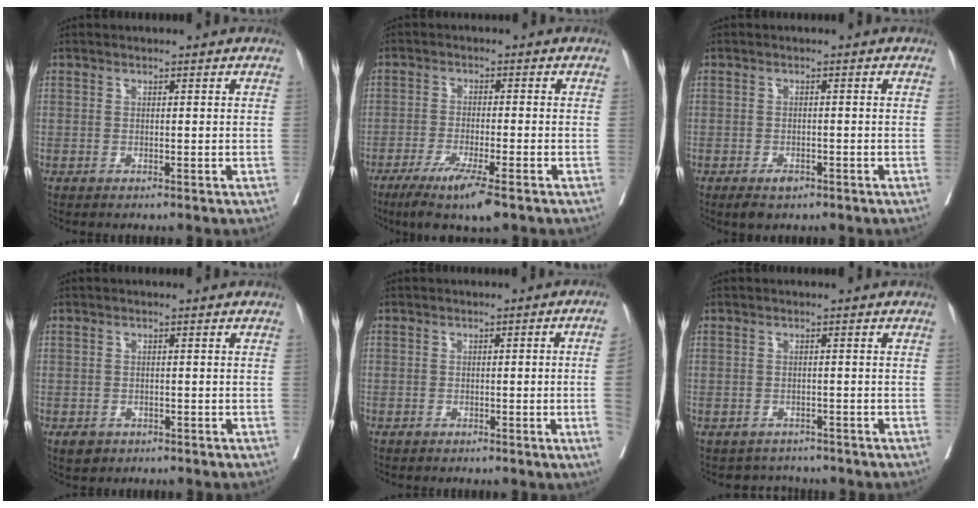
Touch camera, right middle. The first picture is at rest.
{"total": 9.2, "force": [-6.2, 0.1, 6.7], "torque": [-0.116, -0.025, -0.103]}
{"total": 2.6, "force": [-1.6, 1.3, 1.6], "torque": [-0.027, -0.002, -0.019]}
{"total": 2.1, "force": [-1.4, 1.5, 0.7], "torque": [-0.010, 0.001, -0.016]}
{"total": 5.0, "force": [-1.0, -1.5, 4.7], "torque": [-0.055, -0.006, -0.012]}
{"total": 3.1, "force": [-2.8, 1.2, -0.5], "torque": [0.006, 0.005, -0.042]}